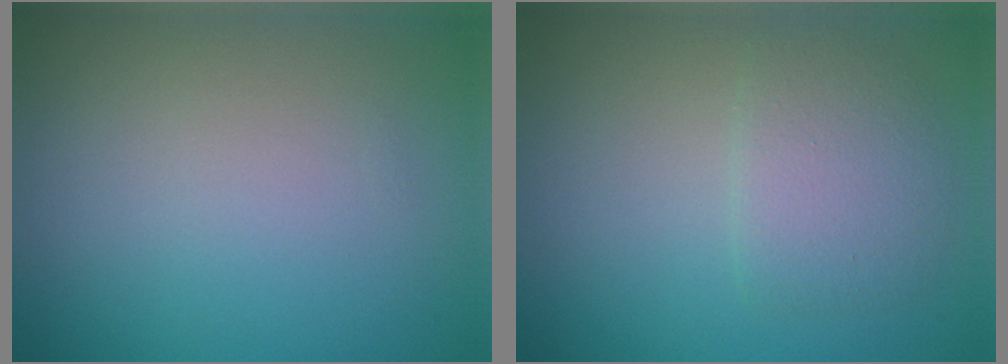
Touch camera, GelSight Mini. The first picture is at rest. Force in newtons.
{"total": 2.9, "press": 2.9, "slide": 0.1}